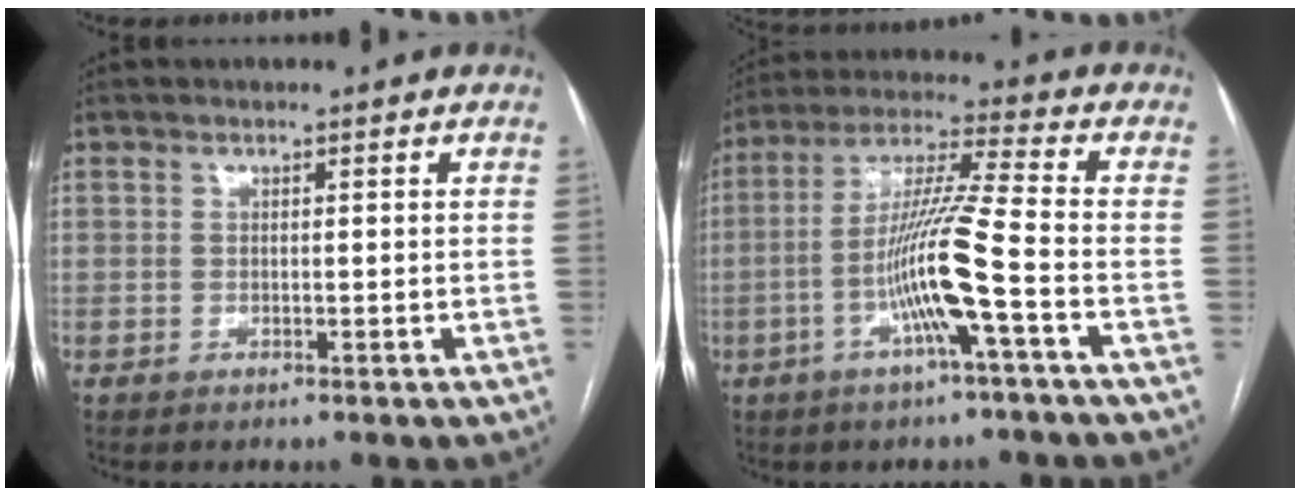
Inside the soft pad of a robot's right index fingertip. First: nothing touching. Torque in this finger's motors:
{"motor_torque": [1.61, -0.29, 0.68, 0.21]}